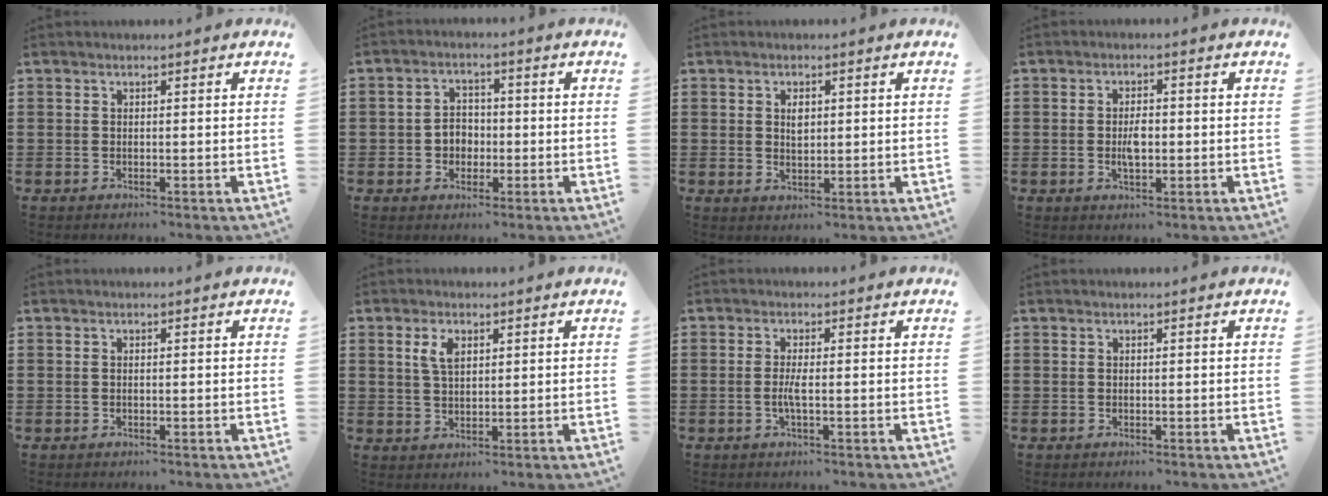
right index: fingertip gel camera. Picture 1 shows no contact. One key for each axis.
{"total": 3.1, "fx": -1.0, "fy": 2.7, "fz": 1.4, "tx": -0.033, "ty": 0.006, "tz": -0.022}
{"total": 2.3, "fx": 0.5, "fy": 1.2, "fz": 1.9, "tx": -0.032, "ty": 0.003, "tz": 0.005}
{"total": 3.2, "fx": -0.3, "fy": 1.4, "fz": 2.9, "tx": -0.062, "ty": -0.001, "tz": -0.008}
{"total": 0.0}
{"total": 3.5, "fx": 1.4, "fy": 1.7, "fz": 2.8, "tx": -0.061, "ty": 0.008, "tz": 0.024}
{"total": 2.4, "fx": -0.6, "fy": 0.3, "fz": 2.3, "tx": -0.057, "ty": -0.006, "tz": -0.016}
{"total": 0.0}